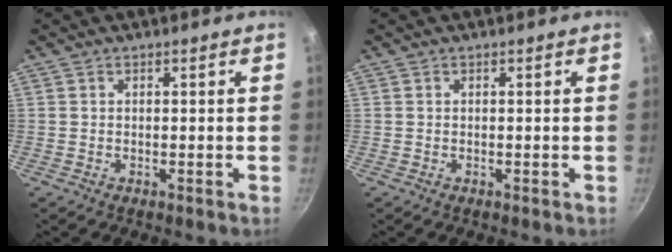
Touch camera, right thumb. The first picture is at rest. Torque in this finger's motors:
{"motor_torque": [0.00, 0.00, 0.06, 0.06, 0.00]}